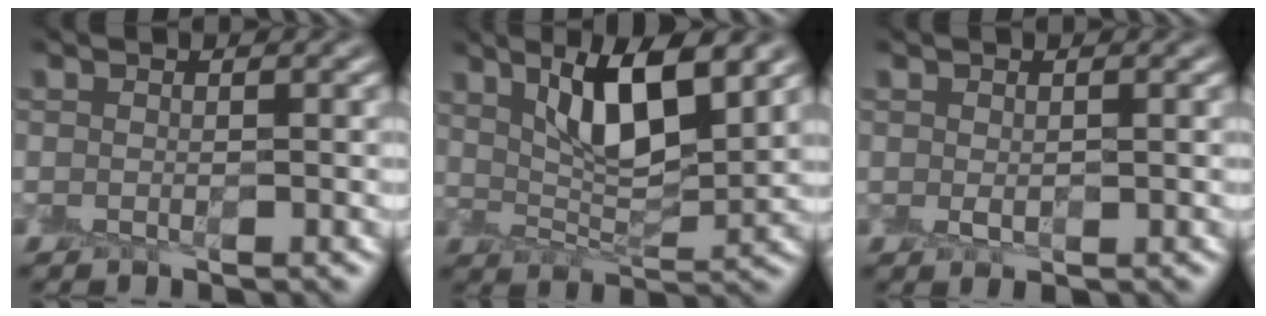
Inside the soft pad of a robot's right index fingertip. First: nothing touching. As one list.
[{"total": 6.9, "force": [3.8, 2.0, 5.4], "torque": [-0.092, 0.002, 0.067]}, {"total": 0.8, "force": [0.1, 0.6, 0.6], "torque": [-0.009, 0.000, 0.006]}]